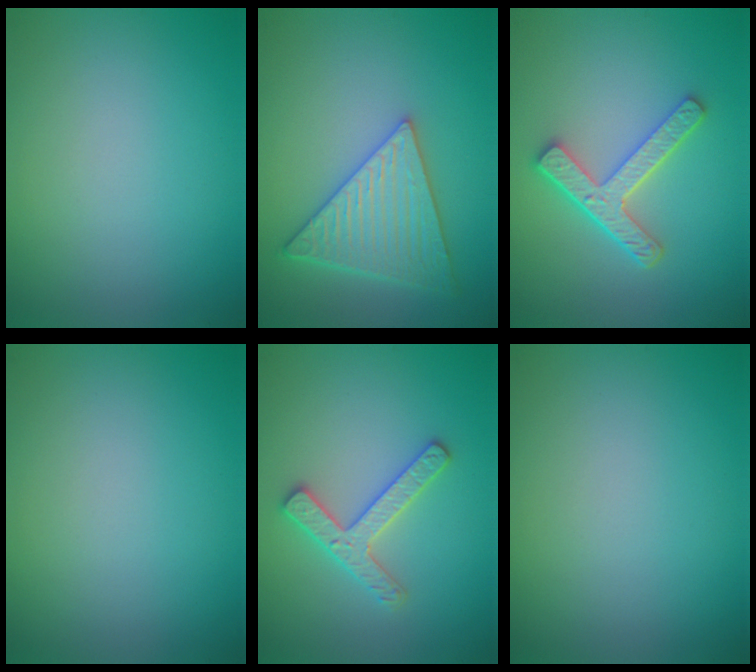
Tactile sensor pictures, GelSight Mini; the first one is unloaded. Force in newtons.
{"total": 5.7, "press": 5.0, "slide": 2.9}
{"total": 4.3, "press": 3.3, "slide": 2.8}
{"total": 0.0}
{"total": 2.7, "press": 2.6, "slide": 0.5}
{"total": 0.0}